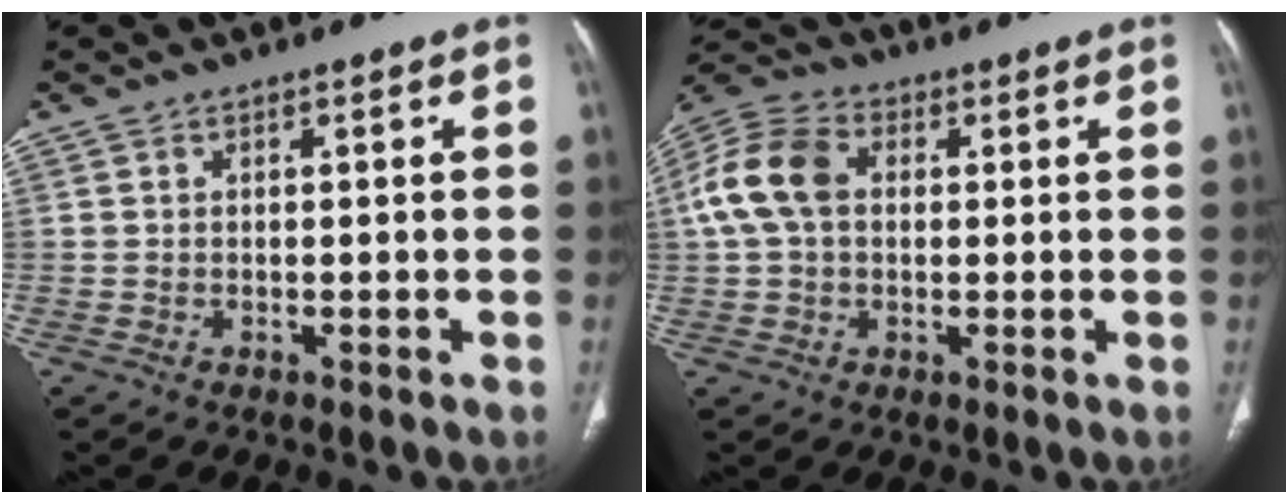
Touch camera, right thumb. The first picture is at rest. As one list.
[{"total": 11.4, "force": [1.6, 8.1, 7.9], "torque": [-0.162, 0.029, 0.024]}]